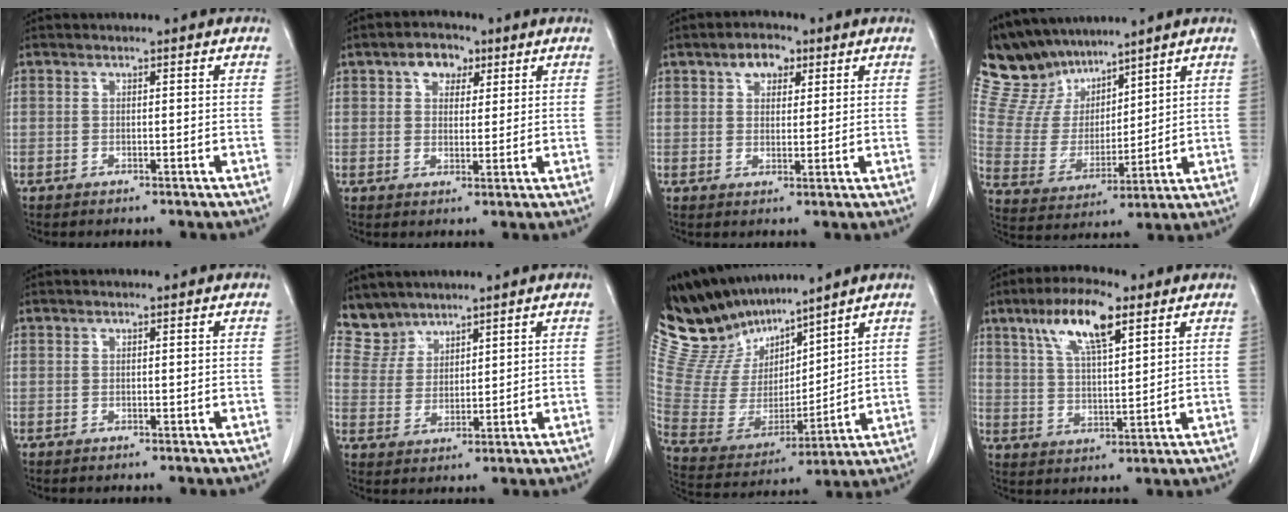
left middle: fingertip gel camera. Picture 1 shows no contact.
{"total": 4.6, "force": [2.3, 3.2, 2.5], "torque": [-0.037, 0.017, 0.038]}
{"total": 4.3, "force": [2.2, 2.6, 2.6], "torque": [-0.041, 0.015, 0.037]}
{"total": 11.8, "force": [10.6, 4.6, 2.6], "torque": [-0.073, 0.020, 0.217]}
{"total": 0.0}
{"total": 4.8, "force": [4.5, 1.8, -0.5], "torque": [0.006, 0.007, 0.102]}
{"total": 15.0, "force": [13.9, 3.7, 4.5], "torque": [-0.107, 0.005, 0.282]}
{"total": 10.3, "force": [5.8, 2.5, 8.1], "torque": [-0.154, 0.012, 0.107]}